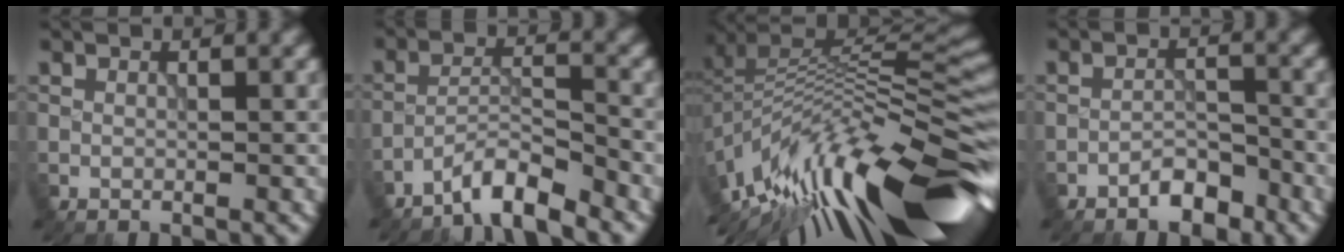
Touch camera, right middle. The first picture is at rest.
{"total": 4.5, "force": [-3.9, 0.5, 2.1], "torque": [-0.034, 0.005, -0.079]}
{"total": 15.4, "force": [-7.1, 5.7, 12.4], "torque": [-0.220, 0.004, -0.110]}
{"total": 2.7, "force": [-2.1, 1.0, 1.3], "torque": [-0.015, 0.010, -0.039]}